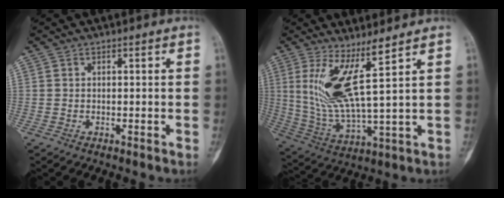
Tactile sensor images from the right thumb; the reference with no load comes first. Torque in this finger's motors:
{"motor_torque": [0.79, 1.75, 0.38, 0.30, 0.18]}